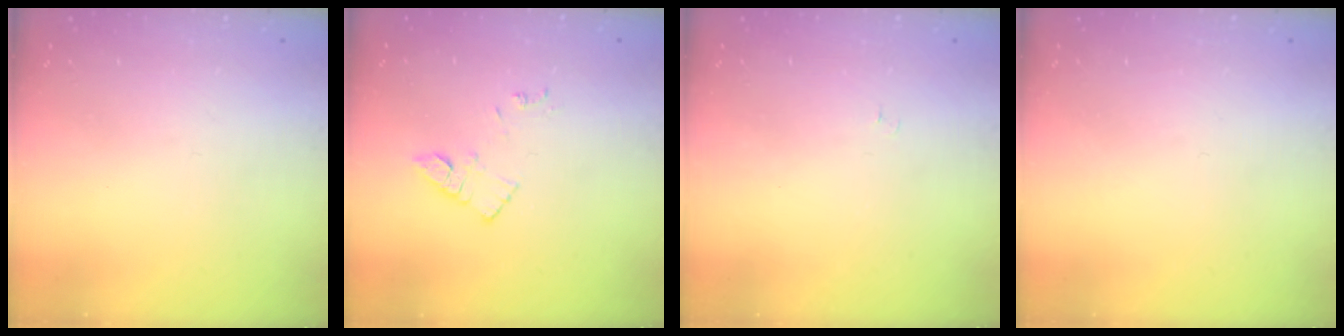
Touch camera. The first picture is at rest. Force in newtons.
{"total": 8.3, "press": 8.3, "slide": 0.6}
{"total": 3.7, "press": 3.7, "slide": 0.5}
{"total": 0.0}